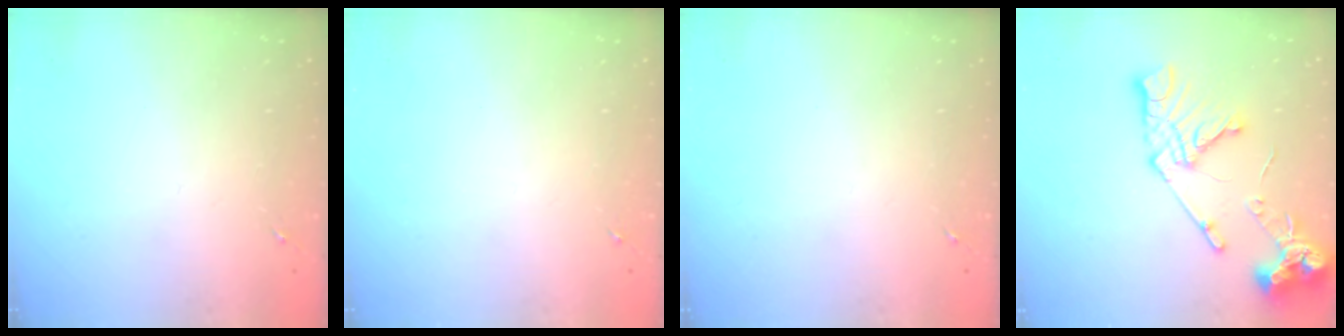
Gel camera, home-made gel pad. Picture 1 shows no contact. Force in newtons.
{"total": 0.0}
{"total": 0.0}
{"total": 16.4, "press": 16.3, "slide": 1.9}